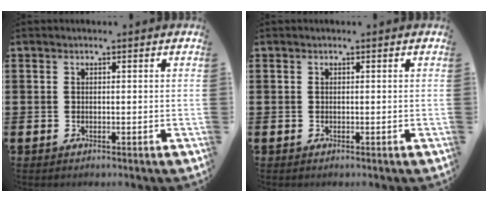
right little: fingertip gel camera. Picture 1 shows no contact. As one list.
[{"total": 0.0}]